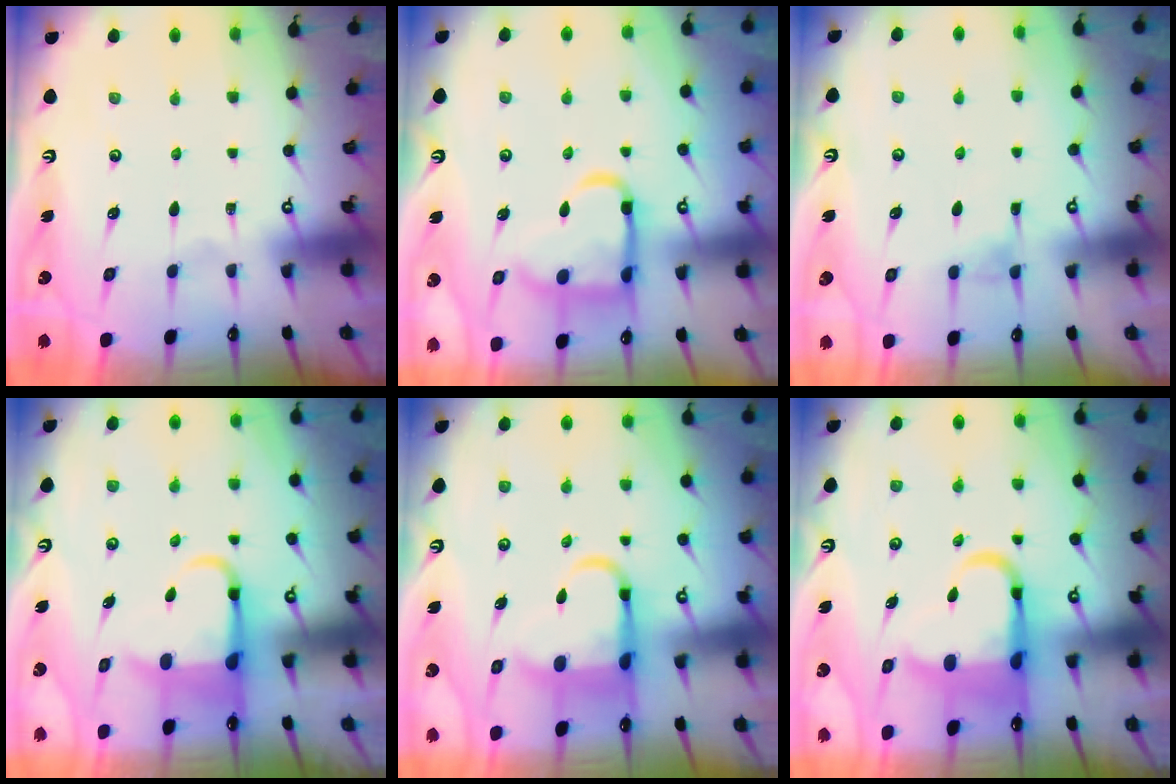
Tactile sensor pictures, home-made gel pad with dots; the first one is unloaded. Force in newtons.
{"total": 14.1, "press": 14.1, "slide": 1.6}
{"total": 5.6, "press": 5.6, "slide": 0.3}
{"total": 5.7, "press": 5.6, "slide": 1.1}
{"total": 8.4, "press": 8.0, "slide": 2.5}
{"total": 8.7, "press": 8.5, "slide": 1.8}